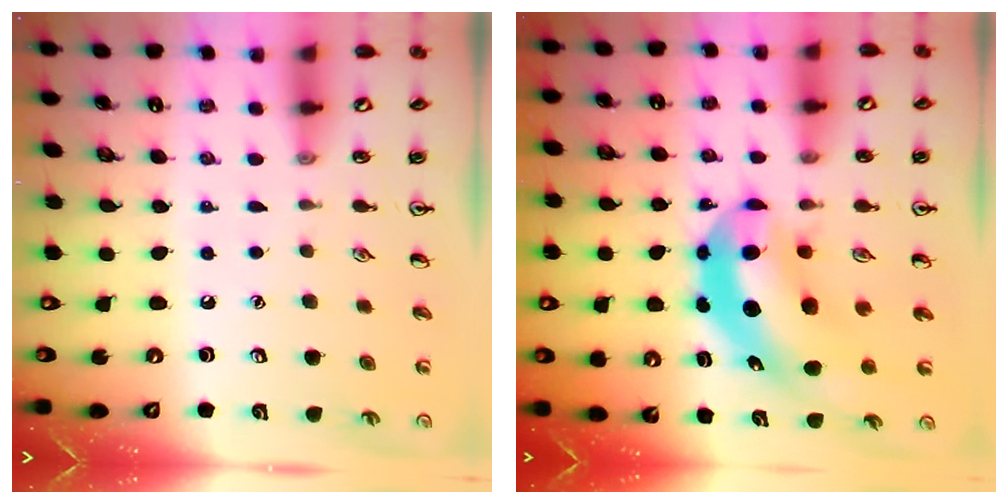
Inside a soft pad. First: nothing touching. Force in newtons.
{"total": 8.3, "press": 8.0, "slide": 2.3}